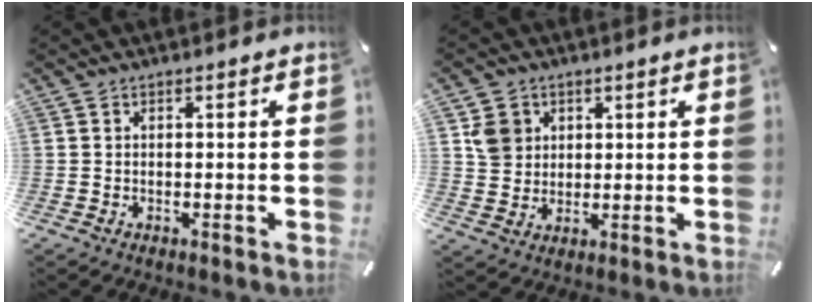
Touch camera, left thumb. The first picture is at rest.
{"total": 5.6, "force": [2.0, 5.2, 1.0], "torque": [-0.021, 0.004, 0.038]}